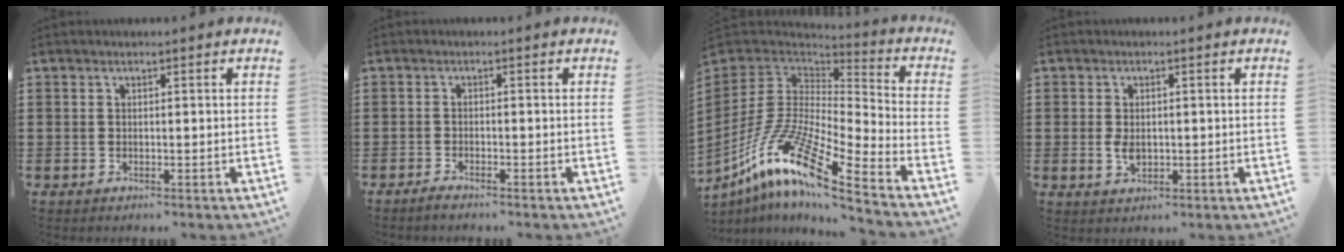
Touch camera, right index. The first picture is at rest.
{"total": 1.2, "force": [-1.2, 0.0, 0.2], "torque": [-0.007, 0.000, -0.023]}
{"total": 14.5, "force": [-9.5, 3.1, 10.5], "torque": [-0.229, 0.004, -0.194]}
{"total": 2.3, "force": [0.0, 1.3, 1.9], "torque": [-0.038, 0.004, 0.000]}